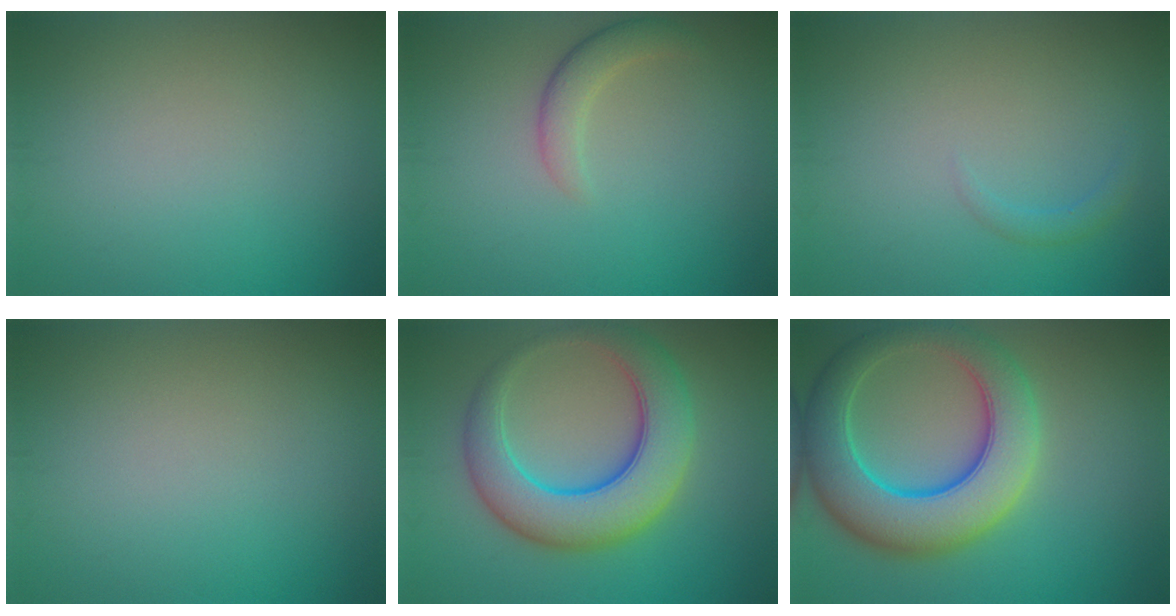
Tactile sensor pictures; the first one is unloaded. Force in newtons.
{"total": 2.2, "press": 2.2, "slide": 0.2}
{"total": 1.0, "press": 1.0, "slide": 0.1}
{"total": 0.0}
{"total": 8.6, "press": 8.6, "slide": 0.2}
{"total": 9.9, "press": 9.8, "slide": 0.5}